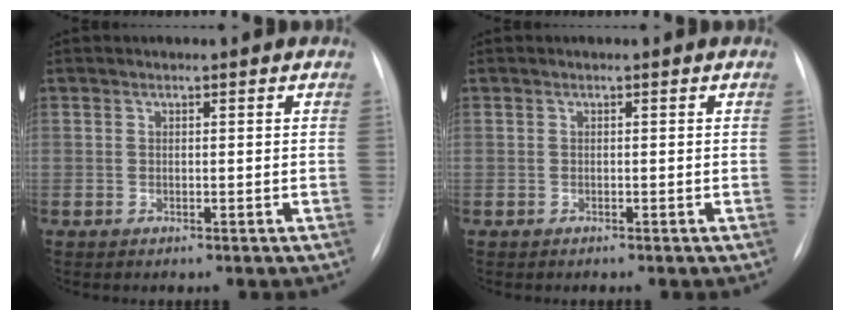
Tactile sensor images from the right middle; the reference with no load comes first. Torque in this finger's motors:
{"motor_torque": [0.09, -0.23, 0.05, 0.02]}